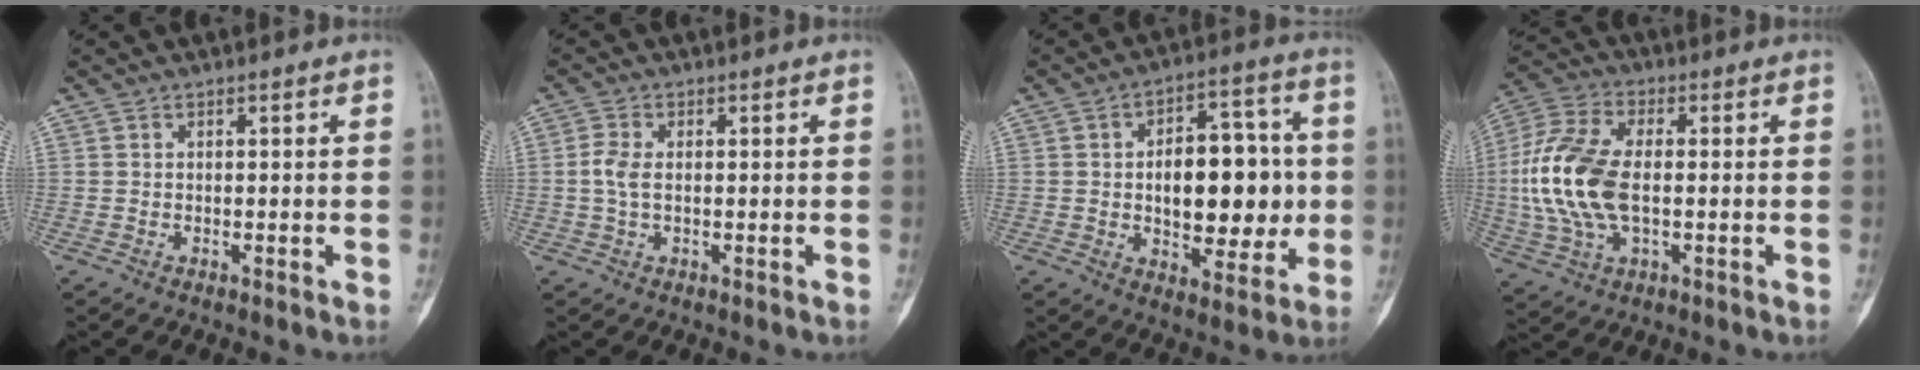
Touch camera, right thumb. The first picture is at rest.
{"total": 3.4, "force": [-0.1, 1.8, 2.9], "torque": [-0.071, 0.005, -0.005]}
{"total": 17.1, "force": [-0.4, 9.7, 14.1], "torque": [-0.157, 0.020, -0.002]}
{"total": 16.0, "force": [-0.6, 8.6, 13.5], "torque": [-0.302, 0.012, -0.011]}